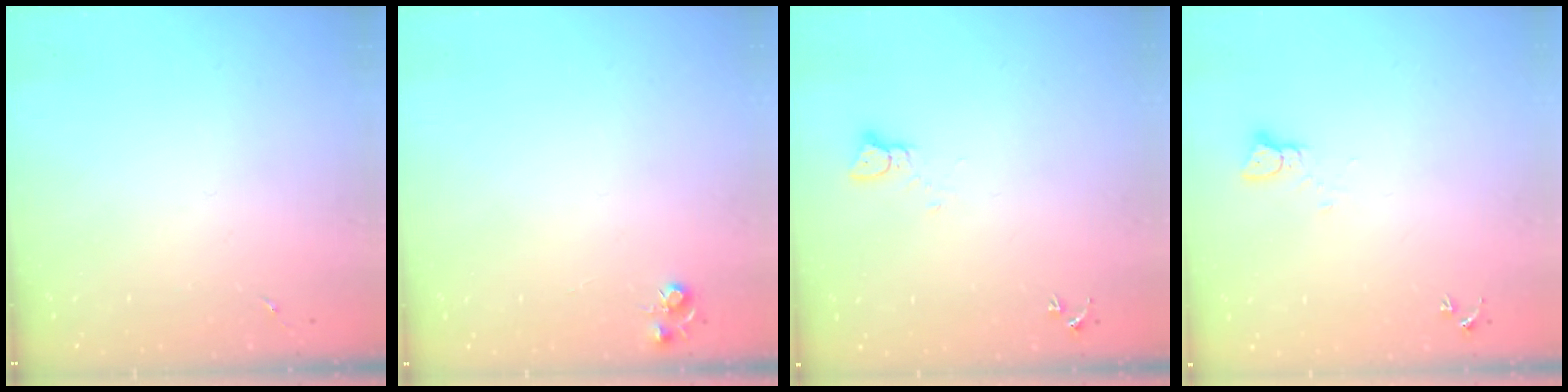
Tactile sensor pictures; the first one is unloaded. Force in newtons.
{"total": 5.1, "press": 5.0, "slide": 0.5}
{"total": 2.2, "press": 2.2, "slide": 0.2}
{"total": 2.2, "press": 2.2, "slide": 0.2}